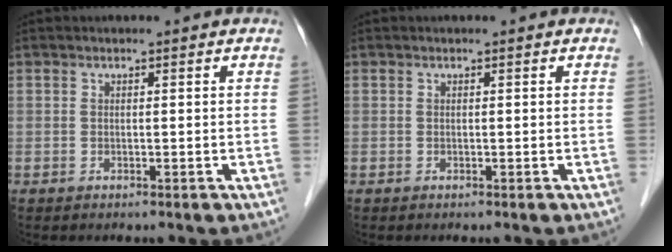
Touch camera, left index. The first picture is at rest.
{"total": 0.0}